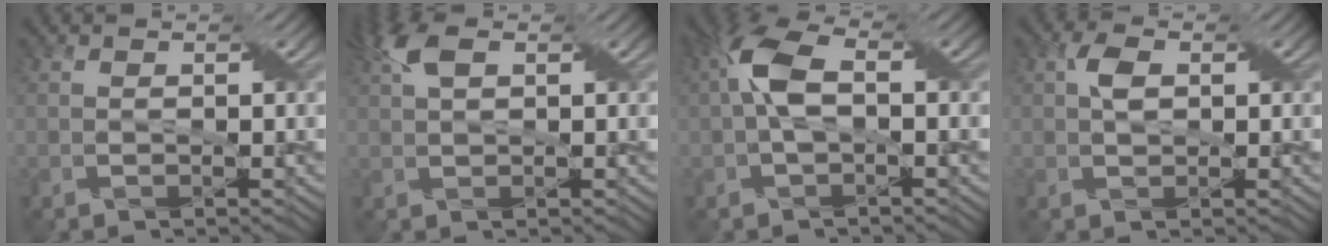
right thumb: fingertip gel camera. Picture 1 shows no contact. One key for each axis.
{"total": 4.6, "fx": 2.0, "fy": 1.9, "fz": 3.6, "tx": -0.085, "ty": 0.019, "tz": 0.036}
{"total": 5.9, "fx": 0.3, "fy": 2.8, "fz": 5.2, "tx": -0.115, "ty": 0.017, "tz": 0.001}
{"total": 2.6, "fx": 0.5, "fy": 1.5, "fz": 2.1, "tx": -0.043, "ty": 0.006, "tz": 0.007}